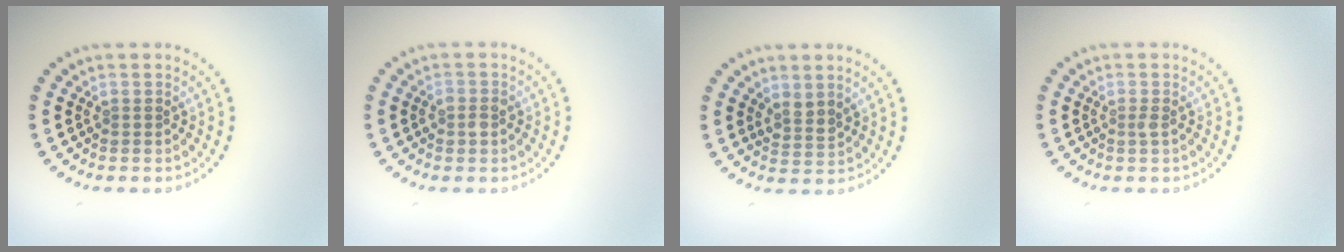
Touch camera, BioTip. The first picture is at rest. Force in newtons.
{"total": 1.3, "press": 1.2, "slide": 0.3}
{"total": 1.5, "press": 1.2, "slide": 0.9}
{"total": 0.5, "press": 0.5, "slide": 0.3}